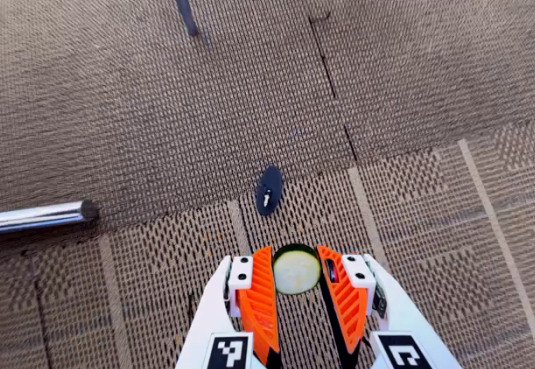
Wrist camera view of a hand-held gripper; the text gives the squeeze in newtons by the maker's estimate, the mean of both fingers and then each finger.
{"total": 7.6, "left": 7.5, "right": 7.7}